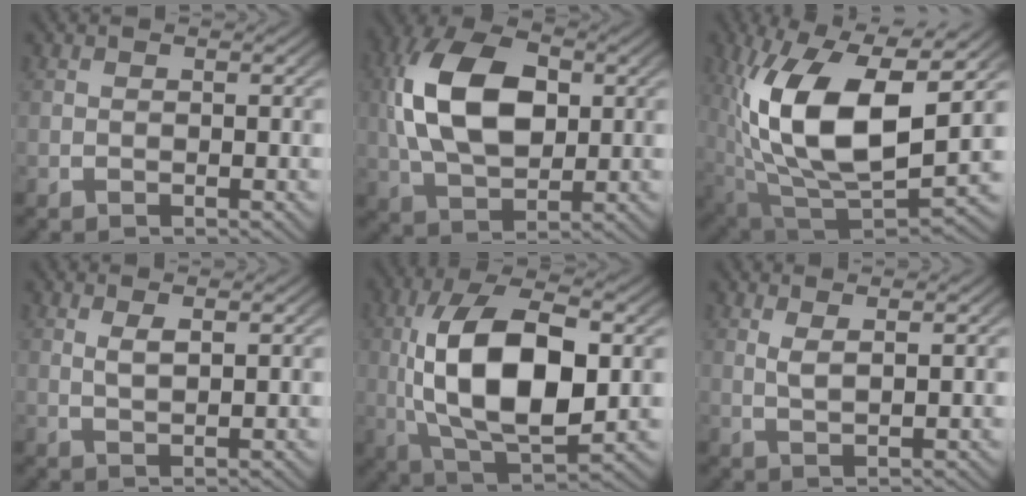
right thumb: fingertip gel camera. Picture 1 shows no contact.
{"total": 11.3, "force": [1.5, 7.3, 8.5], "torque": [-0.191, -0.020, 0.042]}
{"total": 15.4, "force": [-0.1, 9.3, 12.2], "torque": [-0.269, -0.058, 0.030]}
{"total": 1.7, "force": [1.3, 0.2, 1.1], "torque": [-0.025, -0.006, 0.034]}
{"total": 15.1, "force": [-0.3, 8.4, 12.5], "torque": [-0.280, -0.047, 0.025]}
{"total": 2.3, "force": [1.7, 0.3, 1.5], "torque": [-0.033, -0.005, 0.041]}